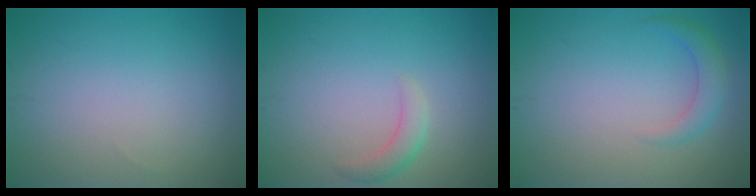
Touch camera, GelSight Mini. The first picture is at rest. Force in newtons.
{"total": 1.7, "press": 1.7, "slide": 0.1}
{"total": 2.0, "press": 2.0, "slide": 0.2}